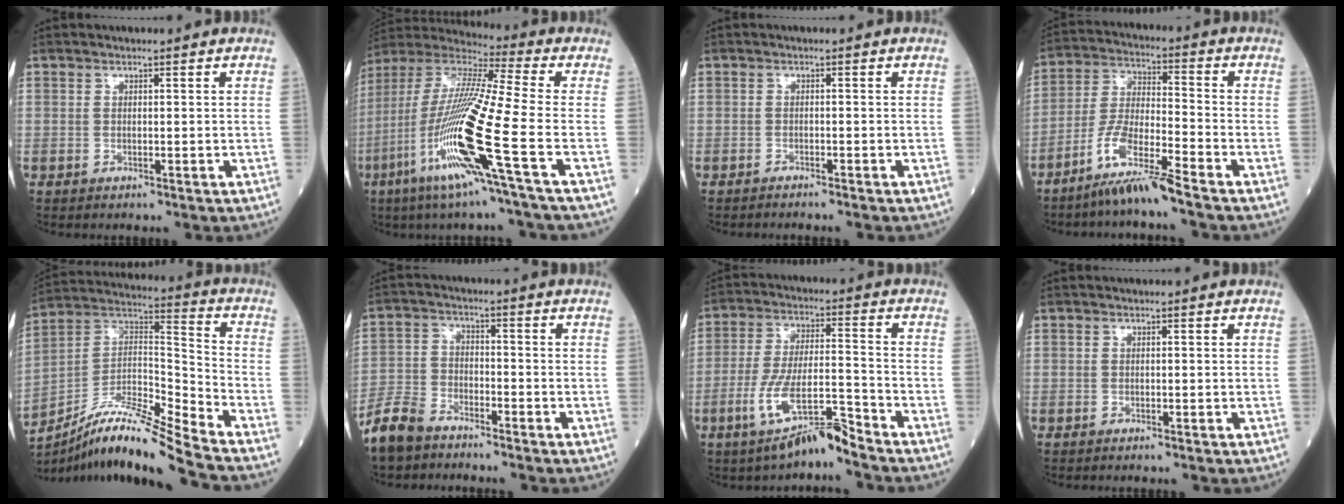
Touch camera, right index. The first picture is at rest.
{"total": 19.3, "force": [-7.1, -0.8, 18.0], "torque": [-0.385, -0.032, -0.150]}
{"total": 2.4, "force": [-2.2, -0.2, 0.9], "torque": [-0.011, 0.001, -0.028]}
{"total": 9.1, "force": [-6.9, -0.2, 6.0], "torque": [-0.123, -0.023, -0.138]}
{"total": 16.1, "force": [-13.6, -1.1, 8.5], "torque": [-0.157, 0.019, -0.247]}
{"total": 7.5, "force": [-6.5, 2.8, 2.5], "torque": [-0.062, -0.016, -0.131]}
{"total": 9.0, "force": [-6.4, 0.4, 6.3], "torque": [-0.127, -0.009, -0.122]}
{"total": 0.8, "force": [-0.7, 0.0, 0.3], "torque": [-0.003, 0.000, -0.011]}